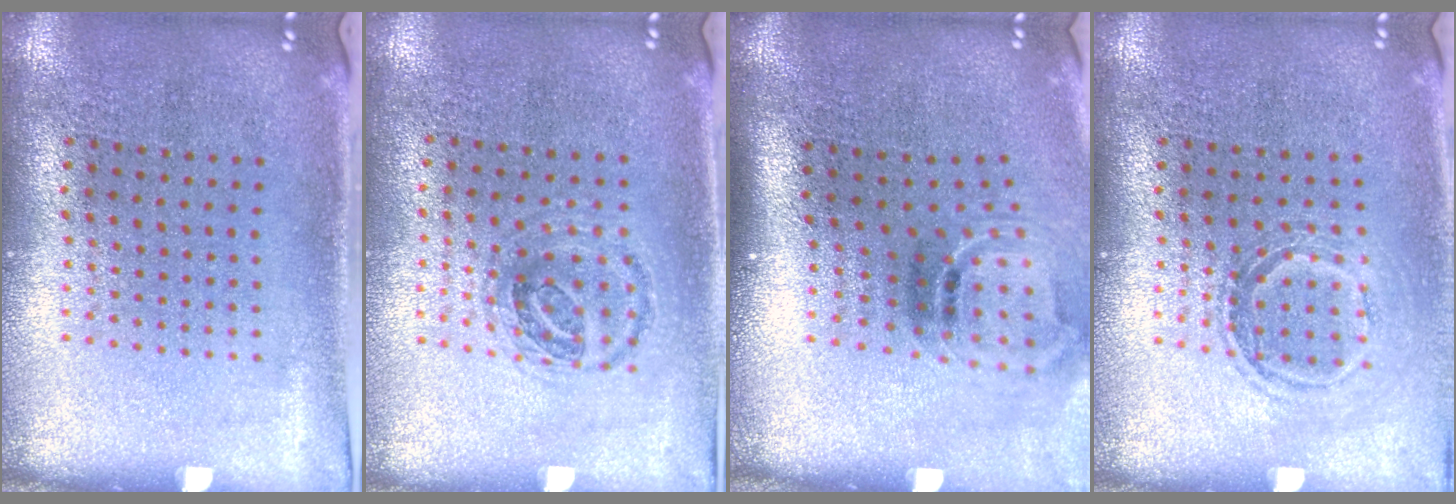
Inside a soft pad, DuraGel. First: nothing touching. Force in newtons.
{"total": 1.0, "press": 0.9, "slide": 0.1}
{"total": 1.8, "press": 1.1, "slide": 1.4}
{"total": 1.3, "press": 1.1, "slide": 0.7}